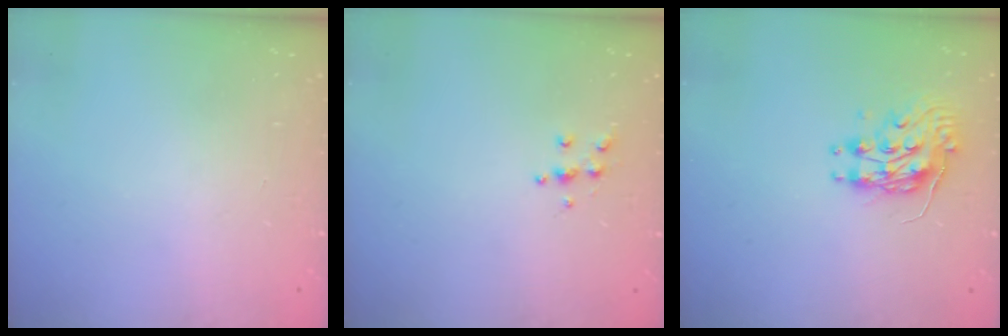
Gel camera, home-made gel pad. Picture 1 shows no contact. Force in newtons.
{"total": 4.5, "press": 4.5, "slide": 0.5}
{"total": 9.3, "press": 9.3, "slide": 0.1}